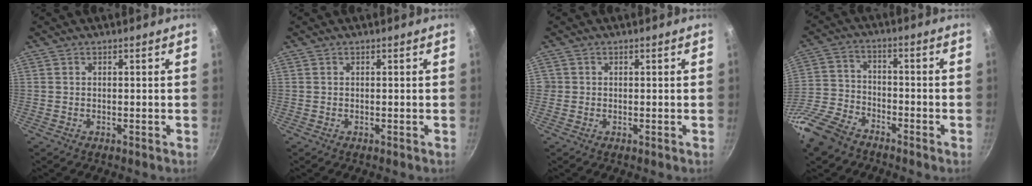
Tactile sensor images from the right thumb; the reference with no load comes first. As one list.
[{"total": 0.0}, {"total": 0.8, "force": [-0.1, 0.8, 0.1], "torque": [0.005, 0.002, -0.003]}, {"total": 13.3, "force": [-9.5, 7.1, 6.1], "torque": [-0.125, 0.050, -0.203]}]